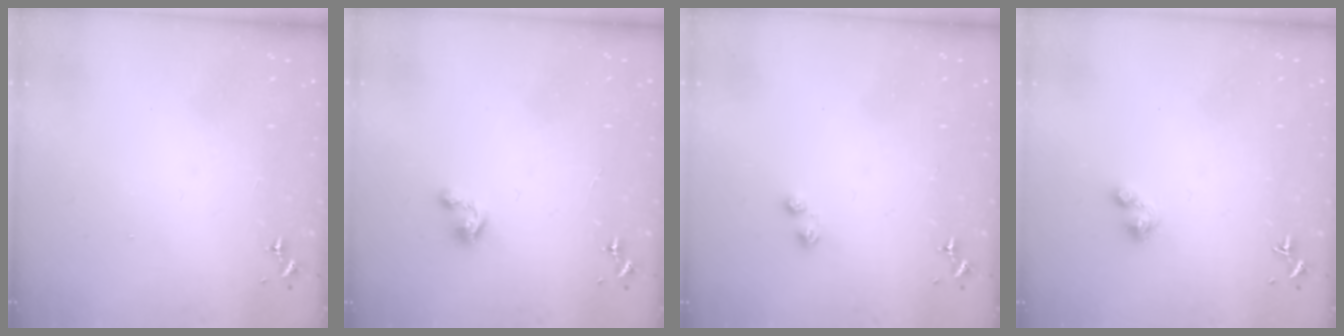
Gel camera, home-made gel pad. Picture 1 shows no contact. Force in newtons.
{"total": 3.4, "press": 3.4, "slide": 0.2}
{"total": 2.3, "press": 2.2, "slide": 0.5}
{"total": 2.7, "press": 2.7, "slide": 0.4}